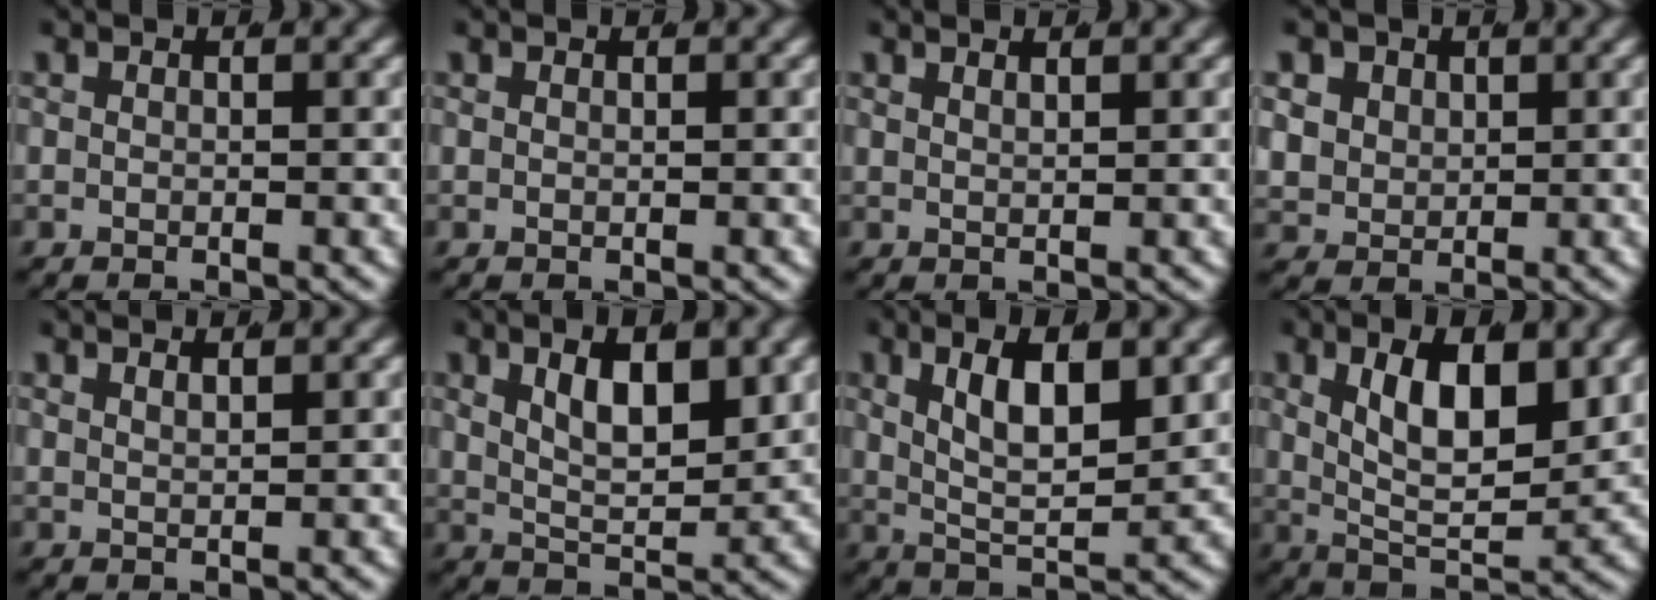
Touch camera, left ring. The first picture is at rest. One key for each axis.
{"total": 0.0}
{"total": 1.9, "fx": 1.5, "fy": 0.7, "fz": 0.9, "tx": -0.008, "ty": 0.006, "tz": 0.022}
{"total": 5.2, "fx": 0.1, "fy": 4.9, "fz": 1.8, "tx": -0.077, "ty": -0.029, "tz": 0.009}
{"total": 2.4, "fx": 1.8, "fy": 0.9, "fz": 1.3, "tx": -0.012, "ty": 0.007, "tz": 0.025}
{"total": 7.0, "fx": 1.7, "fy": 4.2, "fz": 5.4, "tx": -0.092, "ty": -0.010, "tz": 0.024}
{"total": 7.0, "fx": 1.2, "fy": 3.9, "fz": 5.7, "tx": -0.112, "ty": -0.021, "tz": 0.025}
{"total": 8.8, "fx": 1.4, "fy": 5.1, "fz": 7.0, "tx": -0.130, "ty": -0.026, "tz": 0.027}